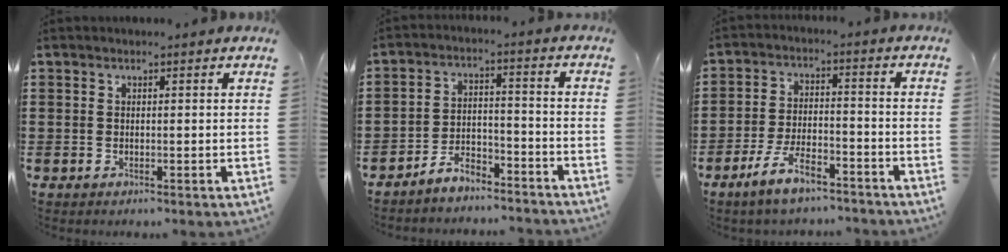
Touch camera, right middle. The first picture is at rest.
{"total": 5.2, "force": [-5.0, 1.0, 0.7], "torque": [-0.021, 0.008, -0.105]}
{"total": 7.5, "force": [-5.6, 2.4, 4.4], "torque": [-0.095, 0.006, -0.107]}